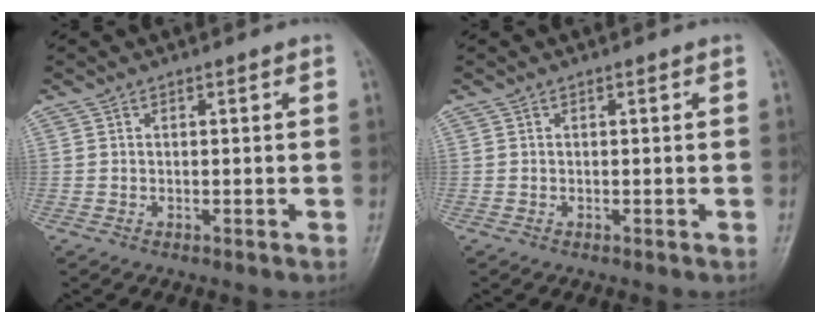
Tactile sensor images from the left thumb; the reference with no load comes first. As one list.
[{"total": 0.0}]